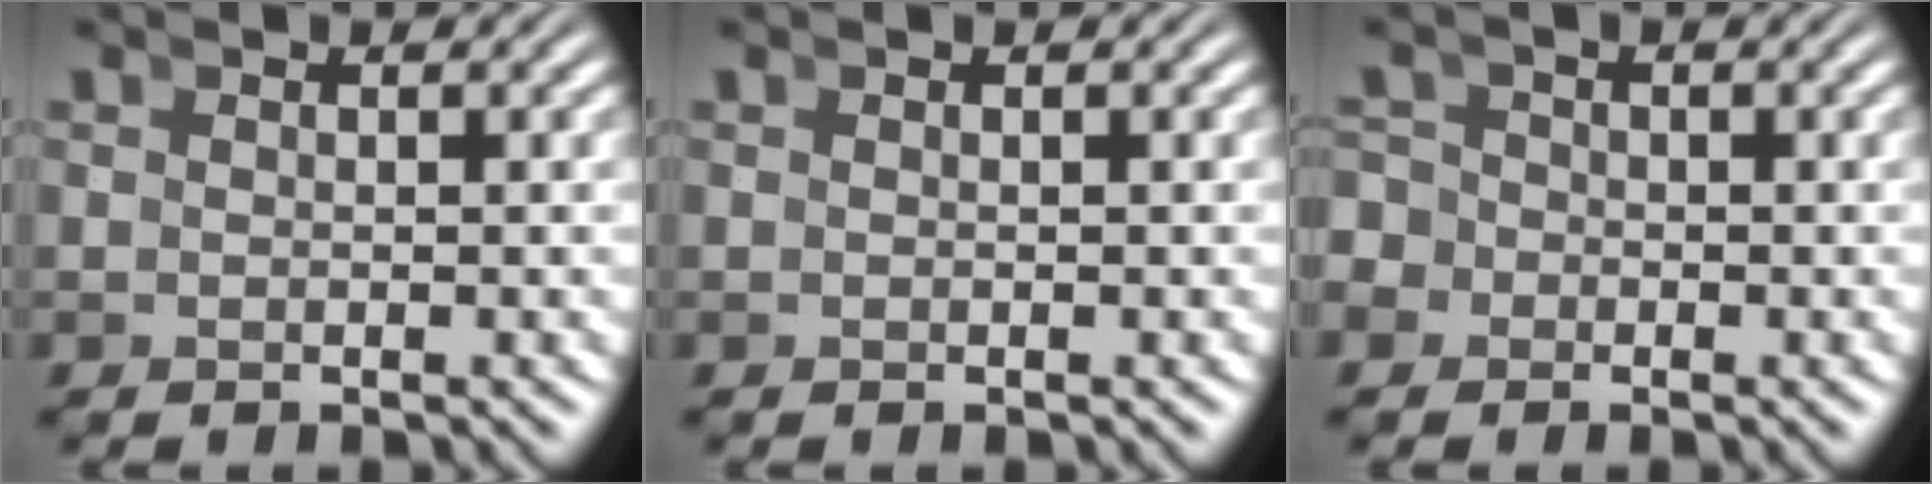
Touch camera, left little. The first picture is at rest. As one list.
[{"total": 0.0}, {"total": 3.3, "force": [-1.1, 3.0, 0.7], "torque": [-0.015, -0.008, -0.026]}]